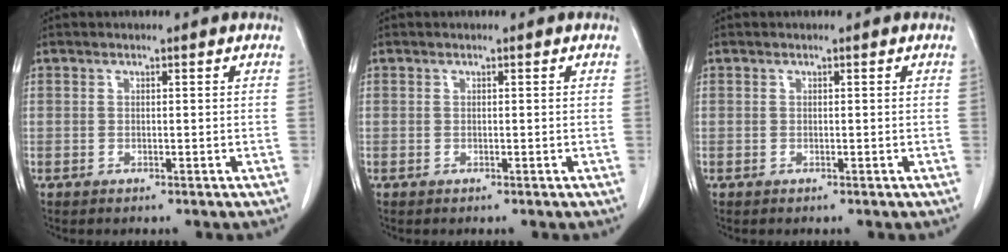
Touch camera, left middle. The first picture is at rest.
{"total": 0.0}
{"total": 0.0}